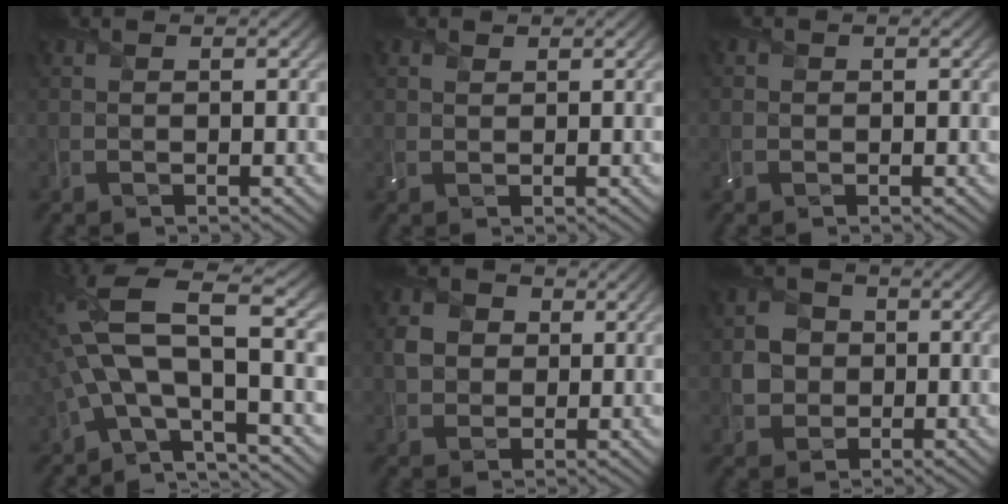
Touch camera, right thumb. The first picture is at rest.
{"total": 0.8, "force": [0.6, 0.4, 0.2], "torque": [-0.007, 0.000, 0.013]}
{"total": 0.7, "force": [-0.3, 0.7, 0.0], "torque": [0.004, -0.002, -0.006]}
{"total": 12.3, "force": [-1.9, 4.6, 11.3], "torque": [-0.256, 0.005, -0.050]}
{"total": 3.7, "force": [0.6, 3.3, 1.7], "torque": [-0.046, 0.004, 0.005]}
{"total": 3.9, "force": [-0.3, 3.5, 1.7], "torque": [-0.041, 0.002, -0.013]}